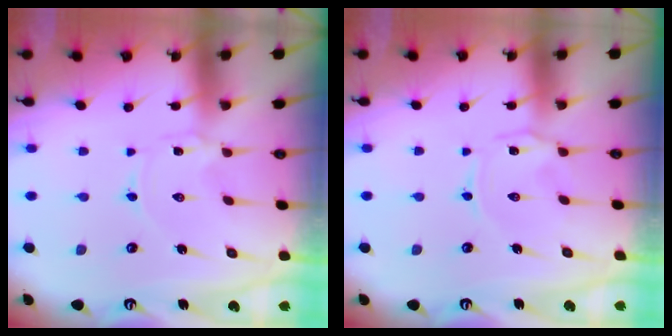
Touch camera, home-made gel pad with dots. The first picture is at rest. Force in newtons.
{"total": 1.6, "press": 1.5, "slide": 0.6}